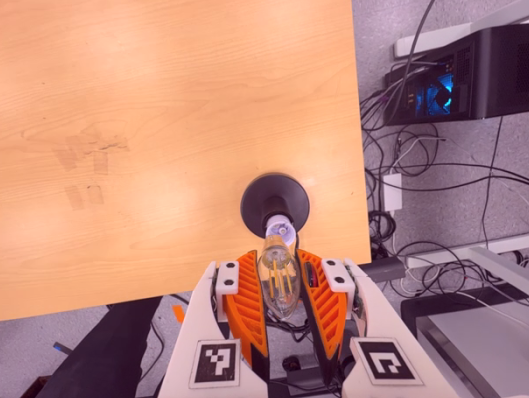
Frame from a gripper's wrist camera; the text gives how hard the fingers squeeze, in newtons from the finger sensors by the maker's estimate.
{"total": 9.3, "left": 8.3, "right": 10.2}